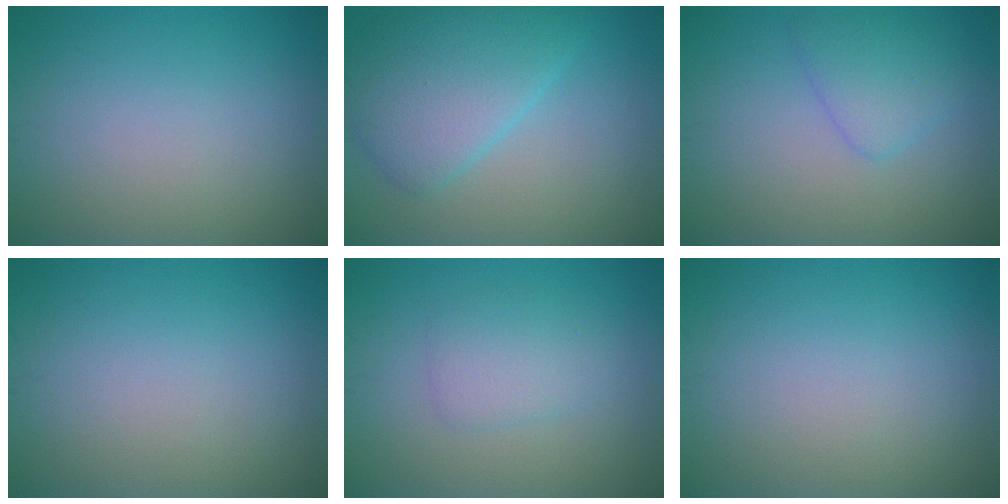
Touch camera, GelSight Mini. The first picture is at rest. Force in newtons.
{"total": 5.9, "press": 5.9, "slide": 0.0}
{"total": 2.7, "press": 2.7, "slide": 0.0}
{"total": 0.0}
{"total": 2.3, "press": 2.3, "slide": 0.0}
{"total": 0.0}